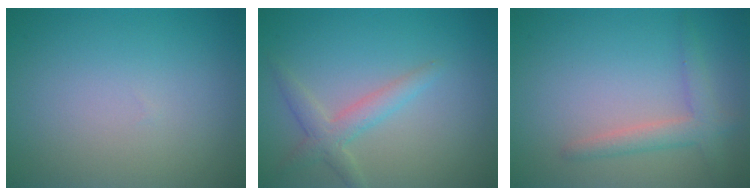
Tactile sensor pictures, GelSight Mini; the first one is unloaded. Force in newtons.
{"total": 2.5, "press": 2.5, "slide": 0.1}
{"total": 2.5, "press": 2.5, "slide": 0.1}